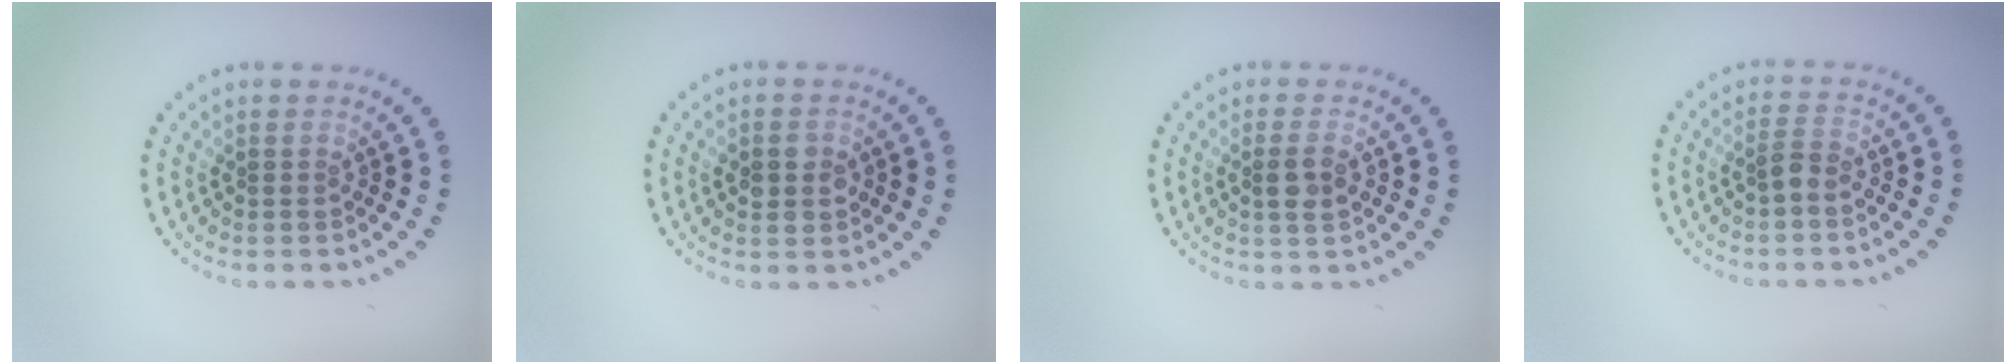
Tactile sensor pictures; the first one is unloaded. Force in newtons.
{"total": 2.1, "press": 2.1, "slide": 0.1}
{"total": 2.0, "press": 1.9, "slide": 0.6}
{"total": 1.5, "press": 1.3, "slide": 0.8}